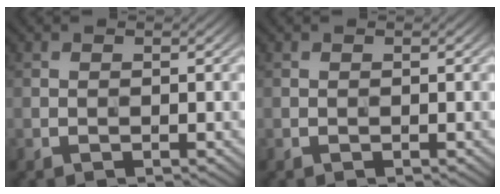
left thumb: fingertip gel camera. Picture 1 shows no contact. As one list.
[{"total": 0.0}]